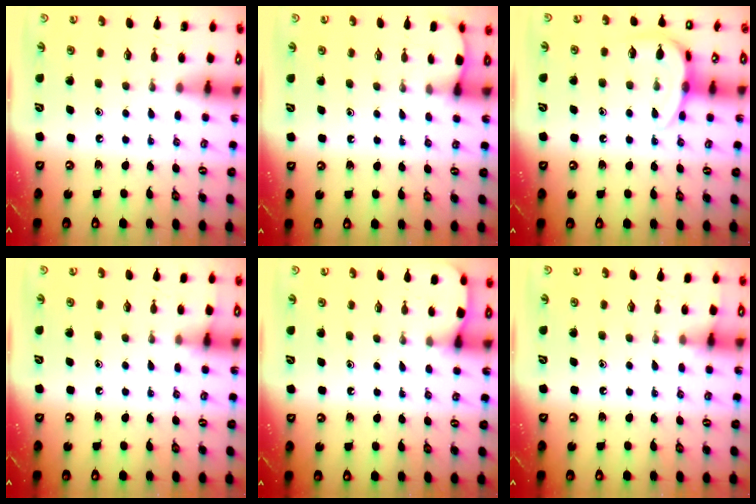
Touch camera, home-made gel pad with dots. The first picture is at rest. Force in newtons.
{"total": 1.9, "press": 1.9, "slide": 0.2}
{"total": 9.7, "press": 9.7, "slide": 0.9}
{"total": 3.6, "press": 3.5, "slide": 0.4}
{"total": 2.6, "press": 2.6, "slide": 0.2}
{"total": 3.6, "press": 3.5, "slide": 0.4}